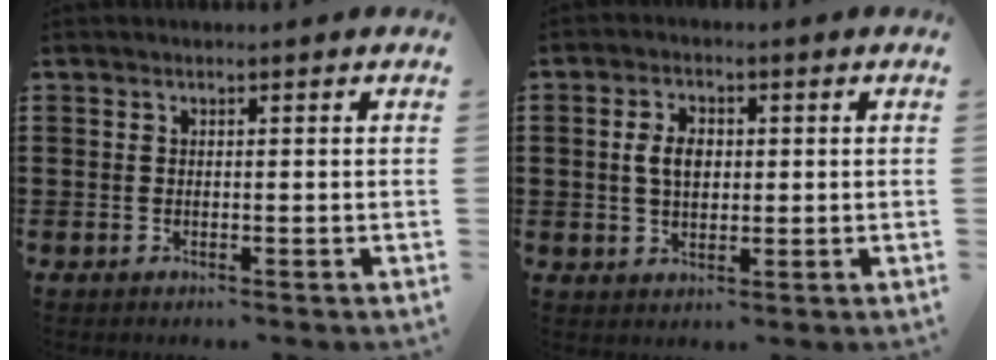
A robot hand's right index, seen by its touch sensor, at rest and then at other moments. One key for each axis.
{"total": 4.3, "fx": 0.4, "fy": 2.6, "fz": 3.4, "tx": -0.078, "ty": 0.010, "tz": 0.003}